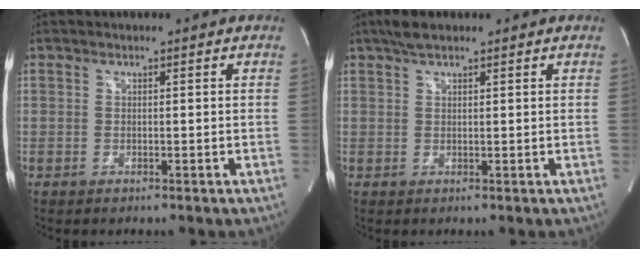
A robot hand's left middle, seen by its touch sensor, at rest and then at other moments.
{"total": 3.1, "force": [2.3, 0.9, 1.8], "torque": [-0.040, 0.012, 0.044]}